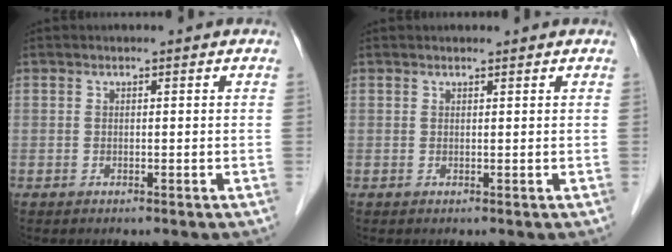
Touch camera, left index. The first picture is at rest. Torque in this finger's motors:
{"motor_torque": [0.18, -0.15, 0.04, 0.01]}